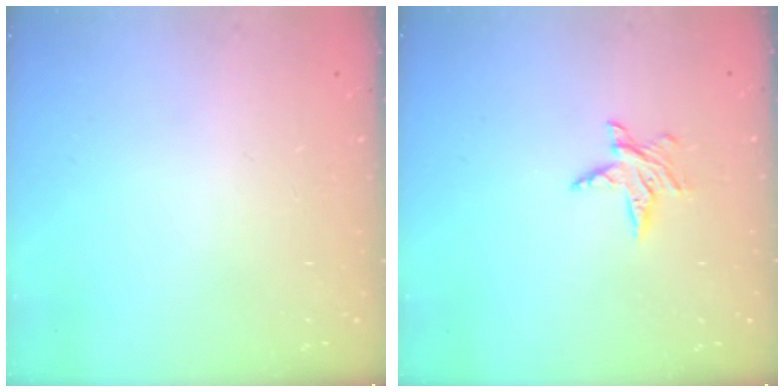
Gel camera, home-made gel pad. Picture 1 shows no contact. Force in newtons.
{"total": 5.7, "press": 5.7, "slide": 0.5}